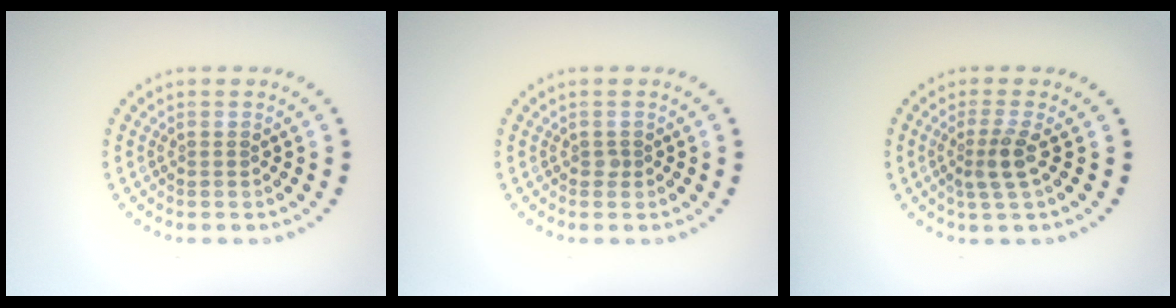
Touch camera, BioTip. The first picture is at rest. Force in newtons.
{"total": 0.7, "press": 0.5, "slide": 0.5}
{"total": 2.4, "press": 1.9, "slide": 1.5}